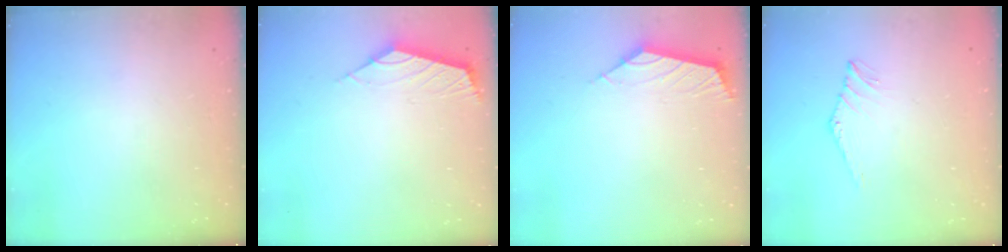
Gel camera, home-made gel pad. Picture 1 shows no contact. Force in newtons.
{"total": 2.6, "press": 2.5, "slide": 0.6}
{"total": 2.8, "press": 2.7, "slide": 0.7}
{"total": 2.6, "press": 2.6, "slide": 0.4}